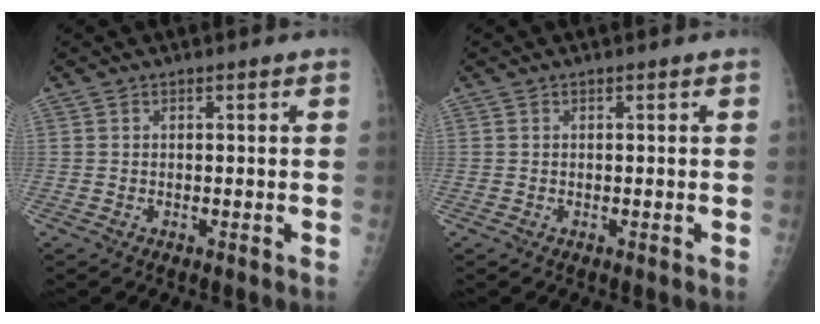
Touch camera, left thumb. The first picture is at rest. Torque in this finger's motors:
{"motor_torque": [-0.01, 0.01, 0.00, 0.00, 0.00]}